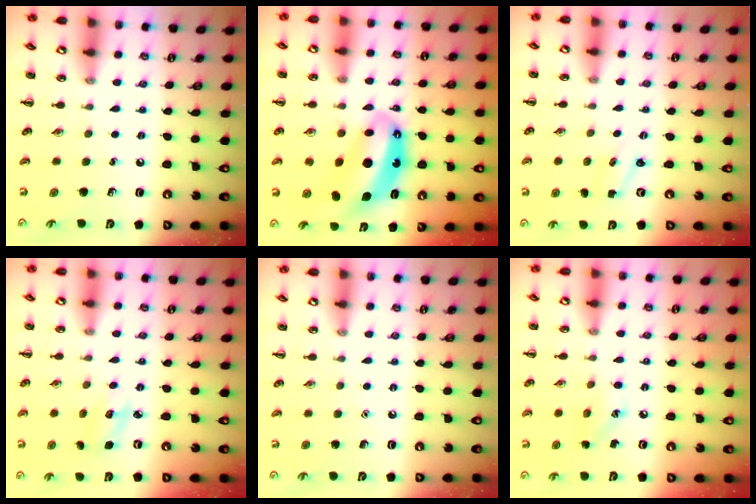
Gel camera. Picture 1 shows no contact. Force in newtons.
{"total": 10.2, "press": 9.8, "slide": 2.9}
{"total": 0.8, "press": 0.8, "slide": 0.3}
{"total": 3.8, "press": 3.6, "slide": 1.1}
{"total": 1.5, "press": 1.5, "slide": 0.1}
{"total": 7.0, "press": 6.7, "slide": 1.9}